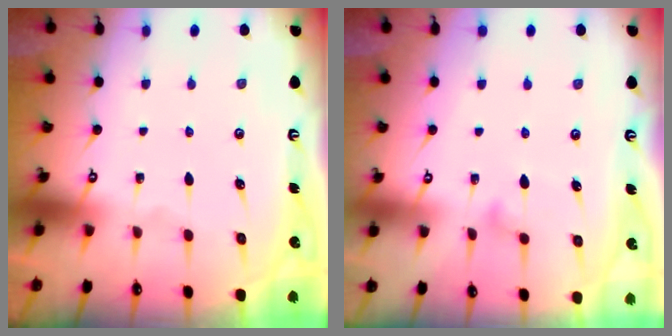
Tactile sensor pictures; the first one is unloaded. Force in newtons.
{"total": 8.3, "press": 8.3, "slide": 0.5}